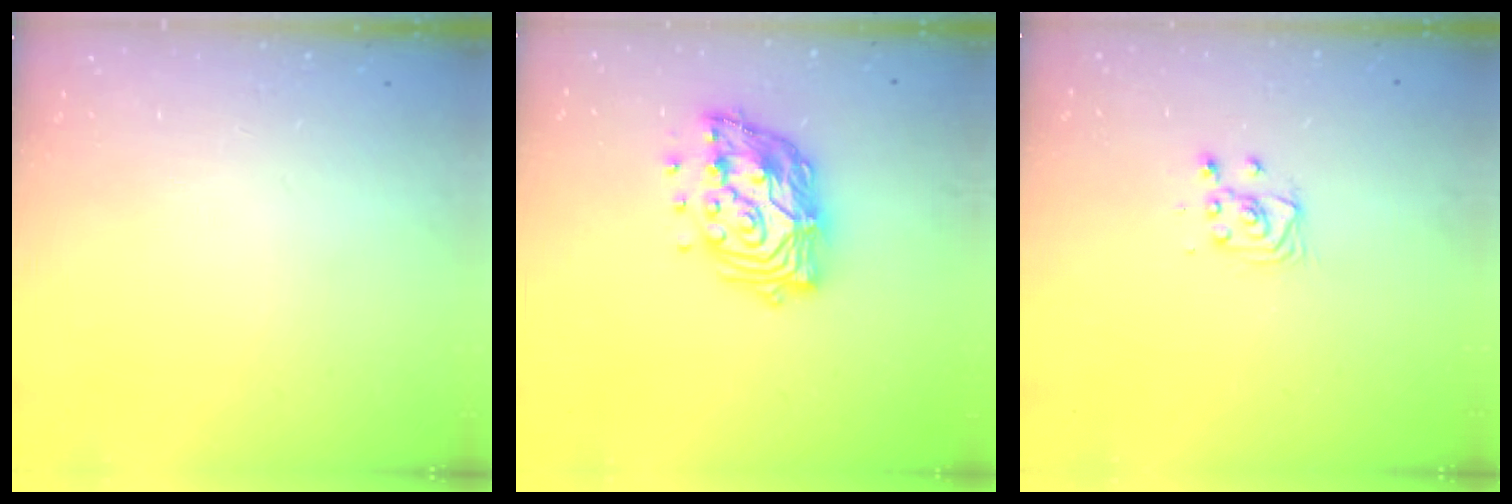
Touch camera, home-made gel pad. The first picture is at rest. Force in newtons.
{"total": 14.9, "press": 14.9, "slide": 1.3}
{"total": 3.8, "press": 3.7, "slide": 0.4}